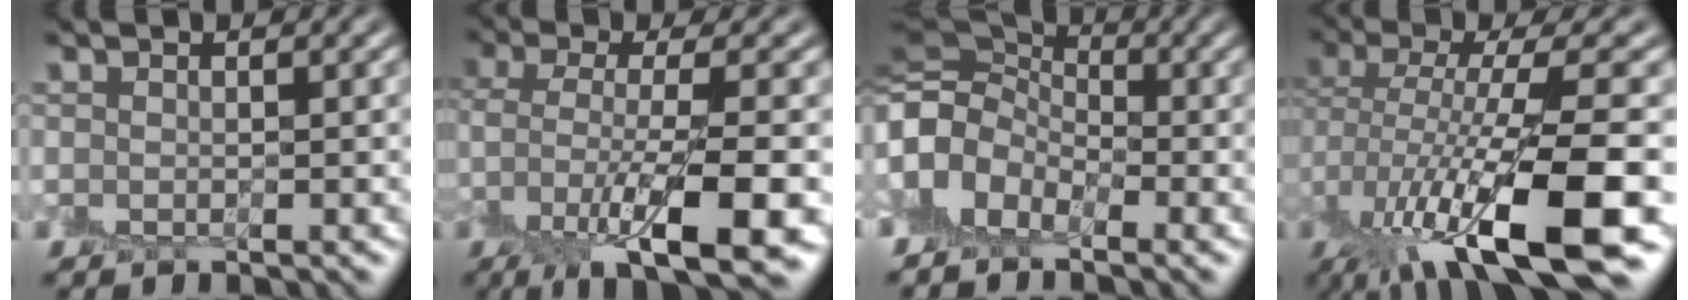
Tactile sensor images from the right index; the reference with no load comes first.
{"total": 8.9, "force": [-3.6, 2.6, 7.8], "torque": [-0.147, -0.009, -0.063]}
{"total": 8.2, "force": [-1.5, 6.1, 5.3], "torque": [-0.117, 0.003, -0.039]}
{"total": 12.0, "force": [-4.0, 3.2, 10.9], "torque": [-0.200, -0.011, -0.058]}